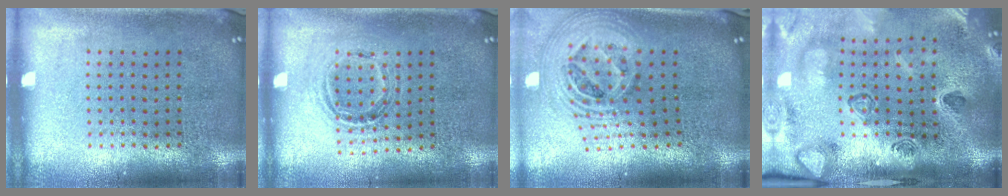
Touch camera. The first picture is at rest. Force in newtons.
{"total": 1.0, "press": 0.9, "slide": 0.3}
{"total": 2.7, "press": 2.0, "slide": 1.9}
{"total": 4.4, "press": 3.1, "slide": 3.1}